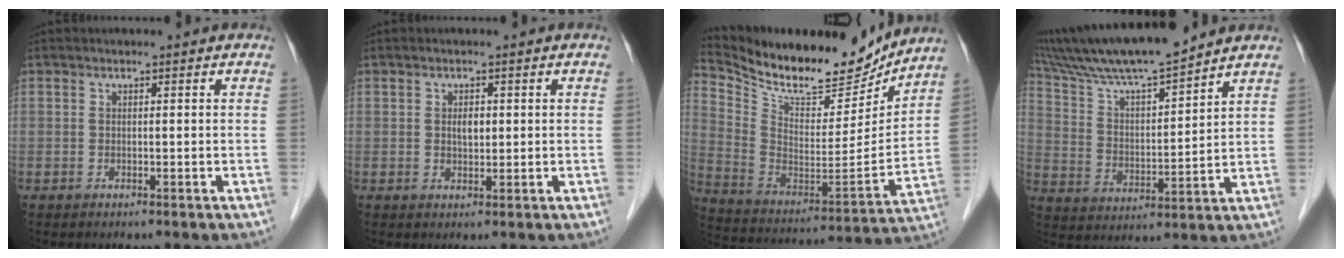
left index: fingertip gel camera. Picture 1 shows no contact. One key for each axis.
{"total": 1.8, "fx": 0.4, "fy": 1.0, "fz": 1.5, "tx": -0.026, "ty": 0.000, "tz": 0.007}
{"total": 21.2, "fx": 18.9, "fy": 5.6, "fz": 8.0, "tx": -0.157, "ty": -0.021, "tz": 0.309}
{"total": 14.4, "fx": 12.7, "fy": 0.1, "fz": 6.8, "tx": -0.133, "ty": 0.010, "tz": 0.231}